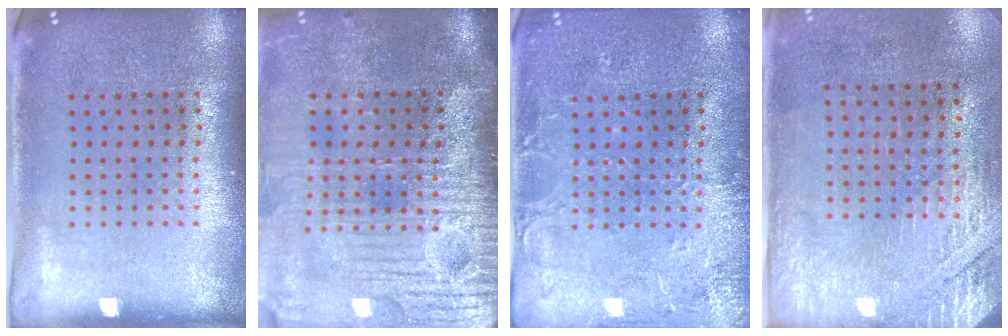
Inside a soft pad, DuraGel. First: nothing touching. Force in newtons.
{"total": 4.7, "press": 4.0, "slide": 2.4}
{"total": 2.9, "press": 2.9, "slide": 0.4}
{"total": 2.7, "press": 2.3, "slide": 1.4}